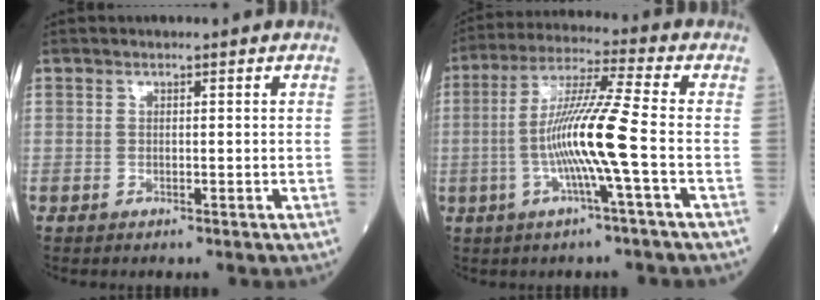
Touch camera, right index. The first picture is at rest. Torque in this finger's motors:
{"motor_torque": [1.42, -0.40, 0.63, 0.21]}